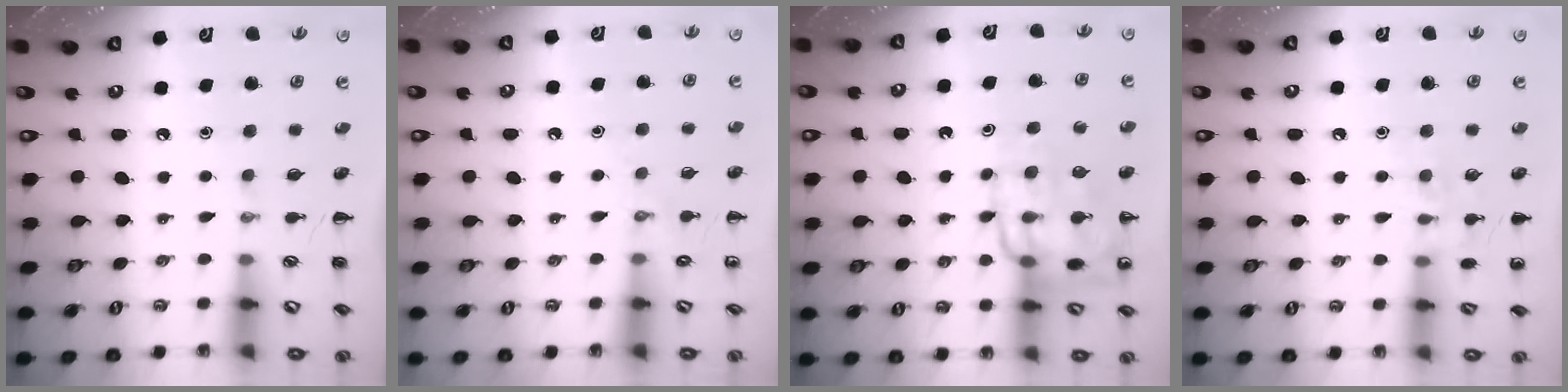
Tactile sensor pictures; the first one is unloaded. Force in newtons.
{"total": 5.6, "press": 5.3, "slide": 1.6}
{"total": 15.2, "press": 15.1, "slide": 1.8}
{"total": 7.6, "press": 7.5, "slide": 1.2}